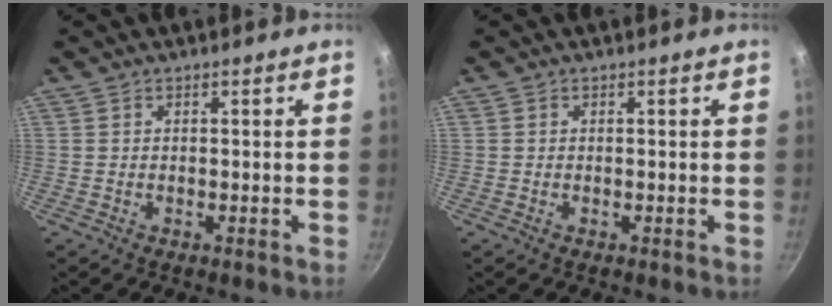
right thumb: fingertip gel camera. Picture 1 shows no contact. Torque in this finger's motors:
{"motor_torque": [0.03, 0.22, -0.34, 0.19, -0.01]}